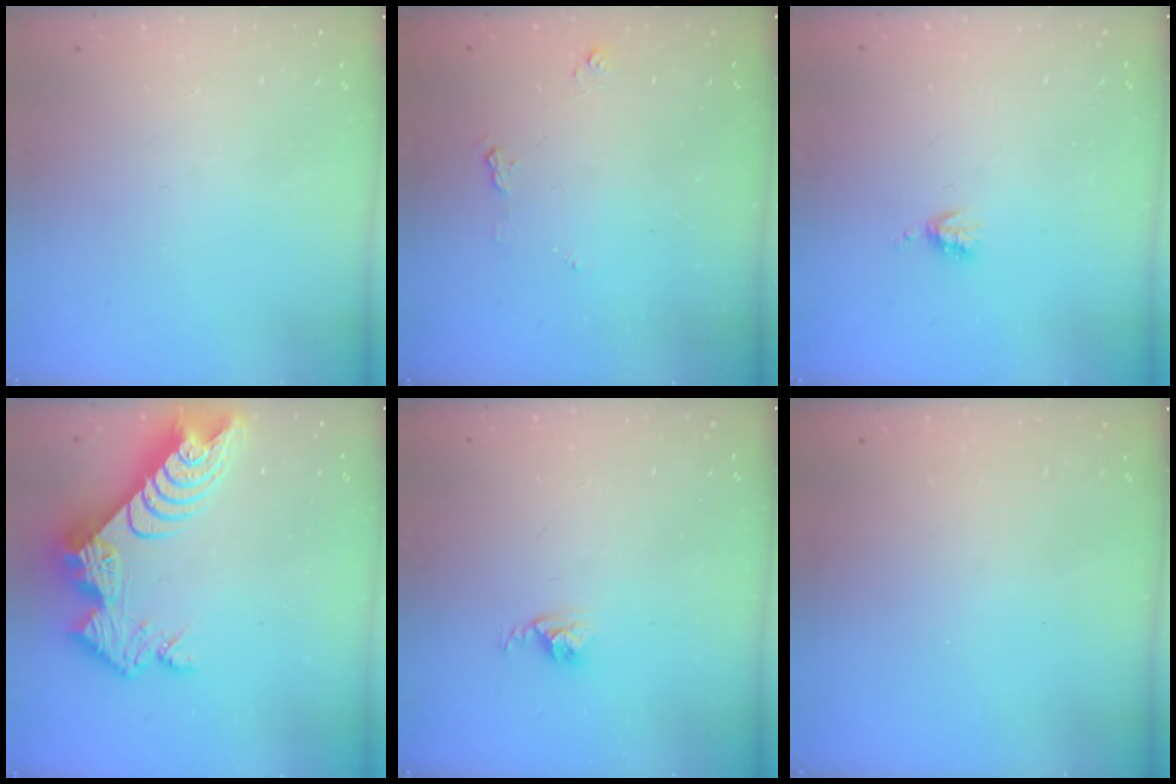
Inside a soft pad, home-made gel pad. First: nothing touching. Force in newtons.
{"total": 5.4, "press": 5.4, "slide": 0.6}
{"total": 3.4, "press": 3.3, "slide": 0.5}
{"total": 16.6, "press": 16.6, "slide": 1.4}
{"total": 2.5, "press": 2.5, "slide": 0.4}
{"total": 0.0}